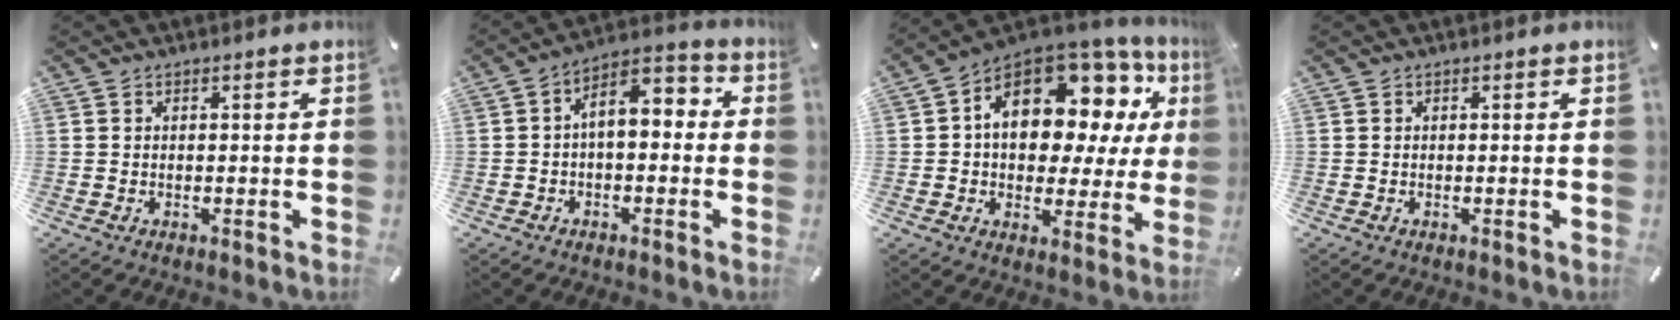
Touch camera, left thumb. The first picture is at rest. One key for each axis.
{"total": 6.2, "fx": -0.1, "fy": 3.7, "fz": 5.0, "tx": -0.079, "ty": 0.002, "tz": -0.007}
{"total": 16.2, "fx": 5.3, "fy": 10.4, "fz": 11.1, "tx": -0.173, "ty": -0.035, "tz": 0.091}
{"total": 0.0}